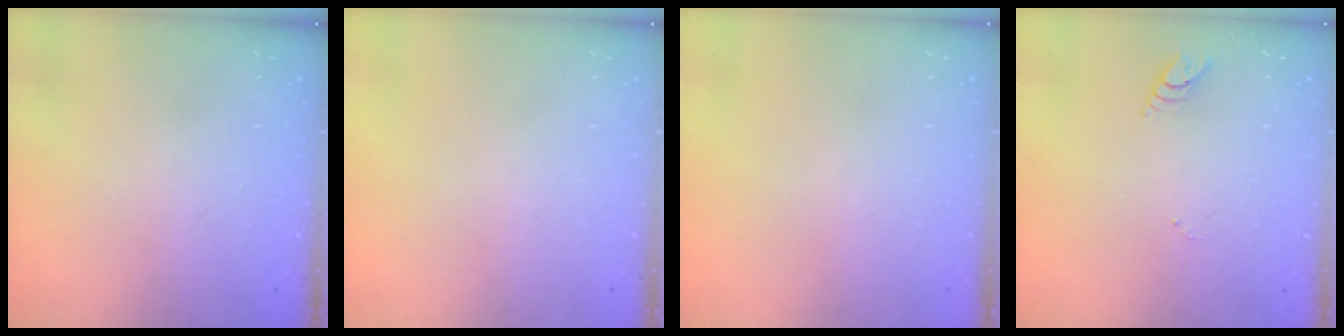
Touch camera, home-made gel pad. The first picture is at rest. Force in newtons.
{"total": 0.0}
{"total": 0.0}
{"total": 2.7, "press": 2.7, "slide": 0.2}